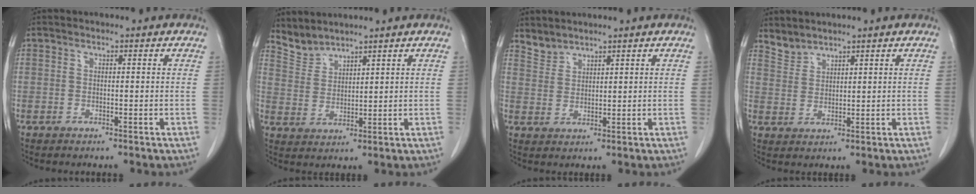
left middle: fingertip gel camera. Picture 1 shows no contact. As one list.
[{"total": 3.9, "force": [3.9, 0.4, -0.3], "torque": [-0.002, 0.004, 0.090]}, {"total": 2.5, "force": [2.5, 0.5, -0.2], "torque": [0.003, 0.006, 0.054]}, {"total": 2.7, "force": [2.7, 0.5, -0.1], "torque": [0.001, 0.006, 0.059]}]